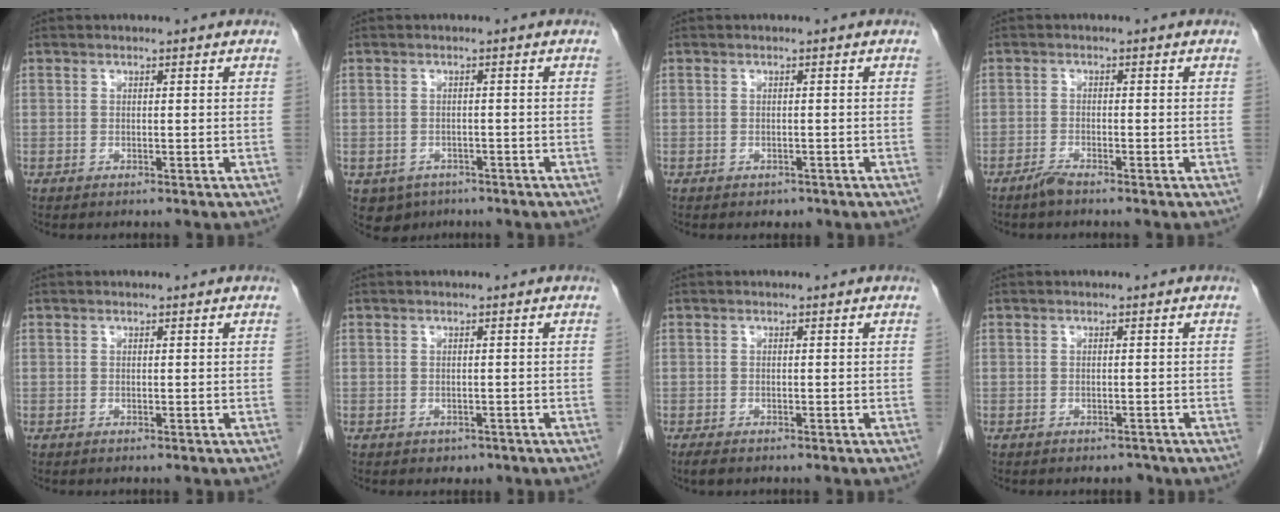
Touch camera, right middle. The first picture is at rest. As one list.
[{"total": 3.9, "force": [-2.3, 3.0, 0.7], "torque": [-0.012, 0.002, -0.031]}, {"total": 1.1, "force": [-0.7, 0.8, 0.2], "torque": [-0.008, 0.000, -0.005]}, {"total": 1.7, "force": [-1.5, 0.0, 0.8], "torque": [-0.020, -0.003, -0.030]}, {"total": 0.0}, {"total": 1.1, "force": [-0.6, 0.9, 0.2], "torque": [-0.007, 0.001, -0.002]}, {"total": 1.5, "force": [-1.1, 0.5, 0.9], "torque": [-0.023, -0.005, -0.017]}, {"total": 1.4, "force": [-1.2, 0.7, 0.2], "torque": [-0.003, 0.000, -0.016]}]